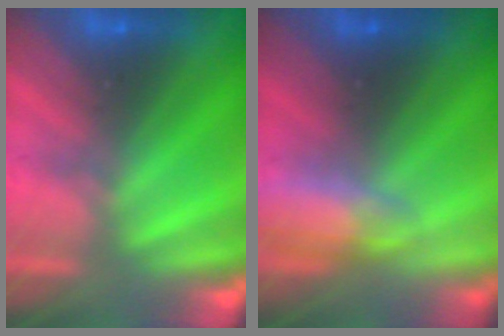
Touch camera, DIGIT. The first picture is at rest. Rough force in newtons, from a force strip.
{"total": 2.7}